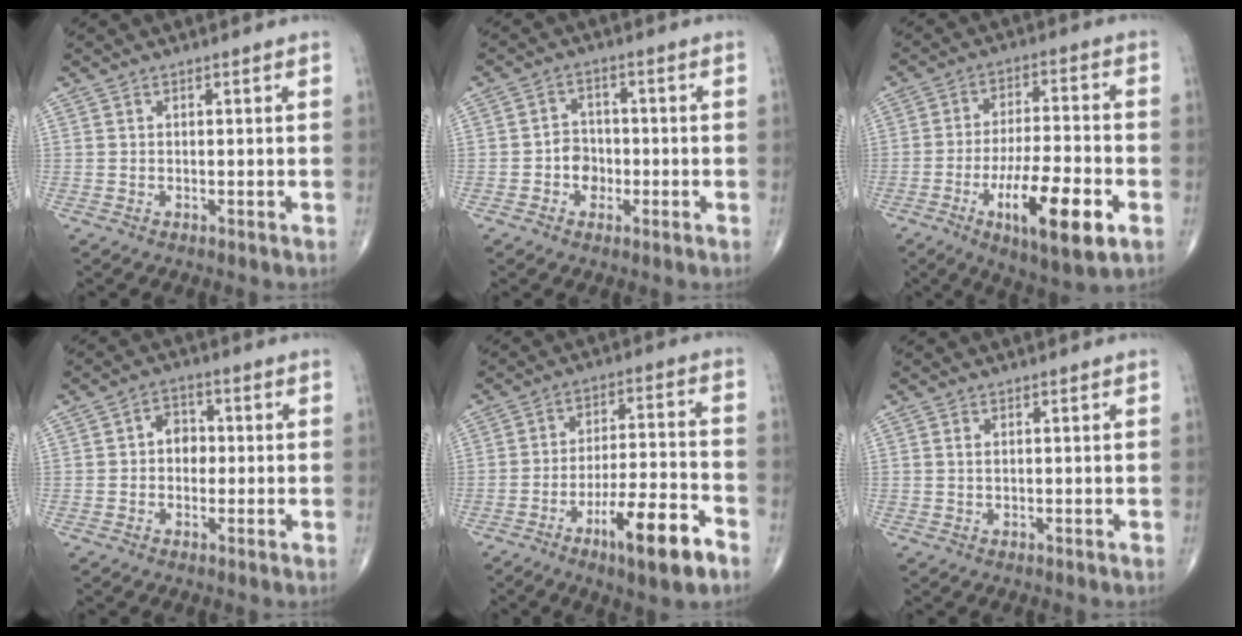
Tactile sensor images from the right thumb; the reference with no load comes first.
{"total": 4.4, "force": [-1.2, 3.8, 2.0], "torque": [-0.006, 0.012, -0.029]}
{"total": 16.1, "force": [-6.2, 4.6, 14.2], "torque": [-0.238, 0.013, -0.095]}
{"total": 4.3, "force": [-0.1, 3.4, 2.6], "torque": [-0.016, 0.013, -0.012]}
{"total": 13.3, "force": [-7.3, 2.9, 10.8], "torque": [-0.178, 0.042, -0.113]}
{"total": 2.5, "force": [0.6, 1.6, 1.8], "torque": [-0.034, -0.001, 0.010]}